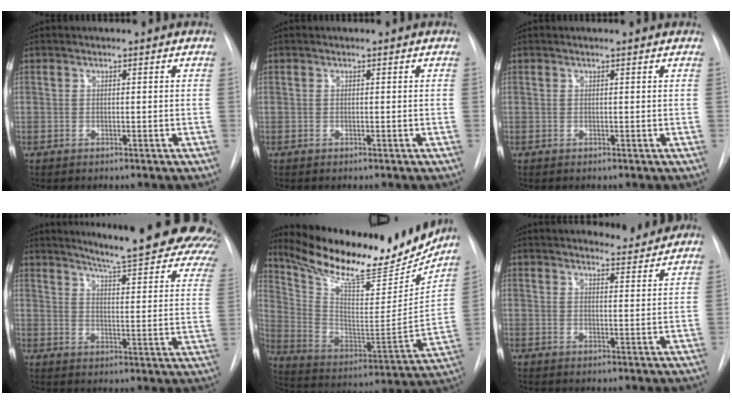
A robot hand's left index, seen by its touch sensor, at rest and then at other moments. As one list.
[{"total": 0.0}, {"total": 0.6, "force": [0.6, 0.0, 0.3], "torque": [-0.010, 0.002, 0.002]}, {"total": 23.4, "force": [20.2, 2.6, 11.5], "torque": [-0.146, -0.098, 0.224]}, {"total": 25.3, "force": [21.7, 6.5, 11.1], "torque": [-0.188, -0.039, 0.325]}, {"total": 7.0, "force": [6.9, 0.9, 1.4], "torque": [-0.017, -0.013, 0.079]}]